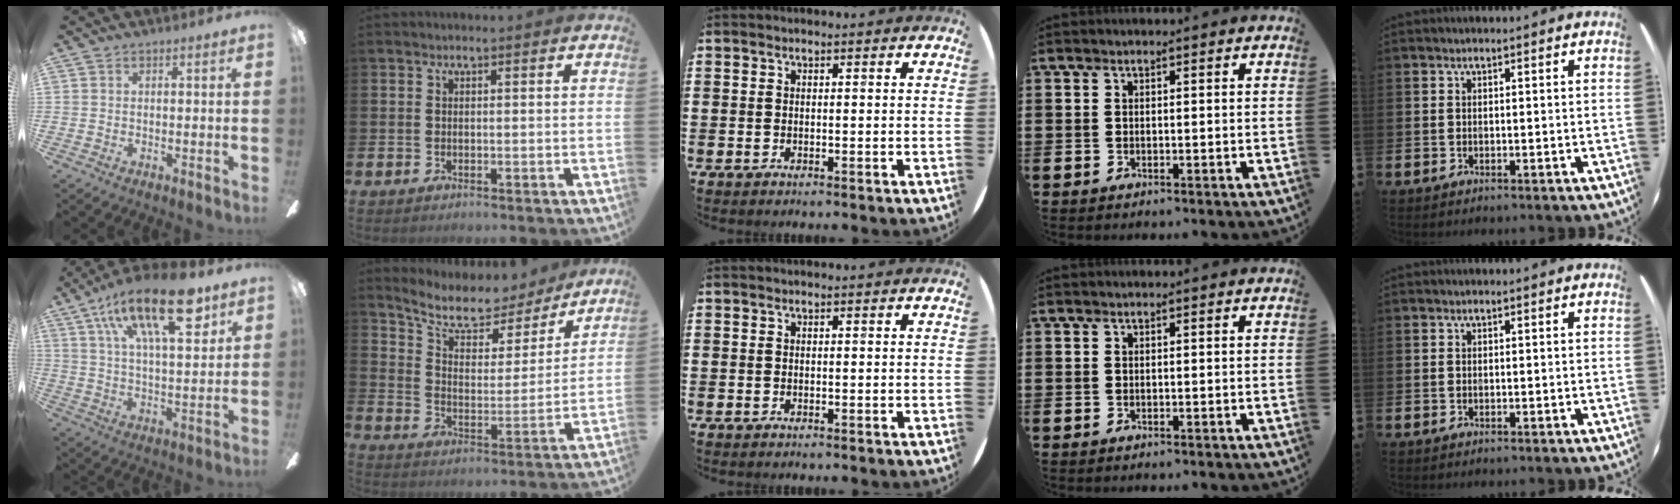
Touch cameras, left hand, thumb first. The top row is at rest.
{"thumb": {"total": 21.9, "force": [11.8, 8.6, 16.3], "torque": [-0.264, -0.048, 0.187]}, "index": {"total": 9.1, "force": [7.9, 3.6, 2.9], "torque": [-0.088, -0.054, 0.136]}}